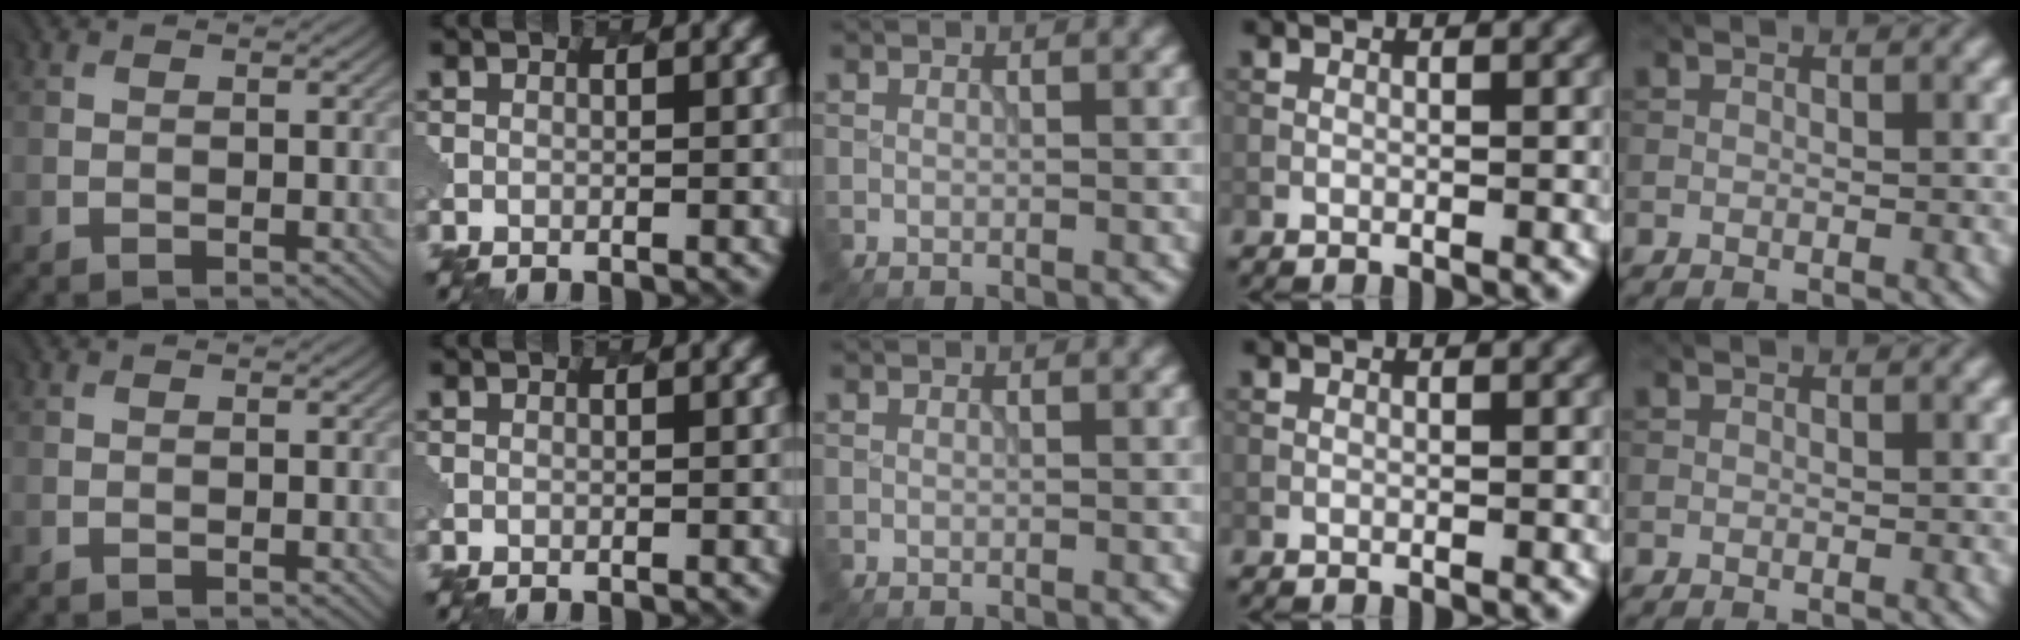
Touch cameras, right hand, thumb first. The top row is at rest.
{}